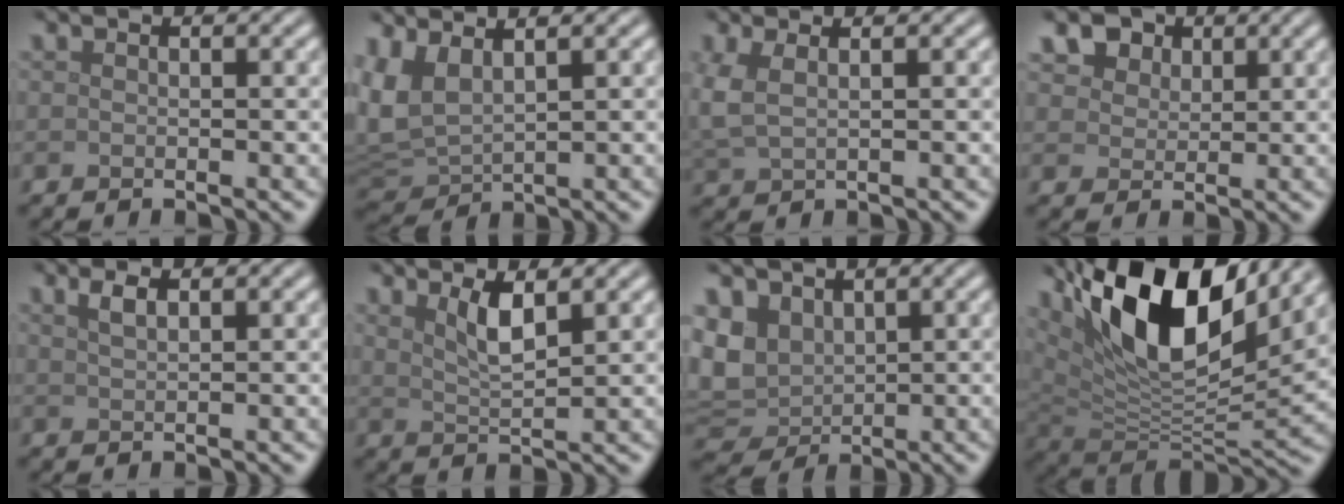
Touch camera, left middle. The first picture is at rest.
{"total": 4.3, "force": [2.0, 2.0, 3.2], "torque": [-0.087, 0.004, 0.043]}
{"total": 2.5, "force": [0.9, 1.2, 2.0], "torque": [-0.057, 0.002, 0.020]}
{"total": 6.9, "force": [4.2, 4.5, 3.1], "torque": [-0.079, 0.011, 0.065]}
{"total": 1.6, "force": [1.0, 0.5, 1.2], "torque": [-0.023, 0.005, 0.020]}
{"total": 2.8, "force": [1.6, 0.7, 2.2], "torque": [-0.041, -0.005, 0.030]}
{"total": 5.9, "force": [1.7, 4.6, 3.3], "torque": [-0.093, 0.001, 0.029]}
{"total": 13.2, "force": [6.9, 5.2, 10.0], "torque": [-0.178, 0.006, 0.127]}